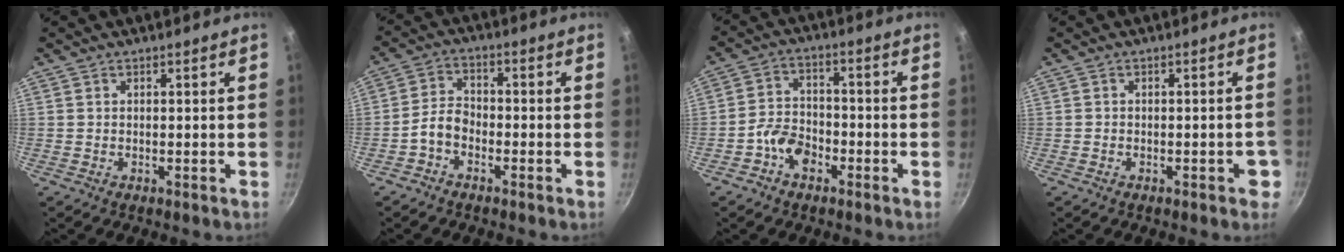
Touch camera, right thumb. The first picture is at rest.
{"total": 4.5, "force": [-2.4, 2.8, 2.6], "torque": [-0.047, 0.034, -0.056]}
{"total": 6.3, "force": [-3.4, 4.1, 3.4], "torque": [-0.045, 0.035, -0.068]}
{"total": 3.0, "force": [-1.4, 1.5, 2.2], "torque": [-0.009, 0.017, -0.015]}